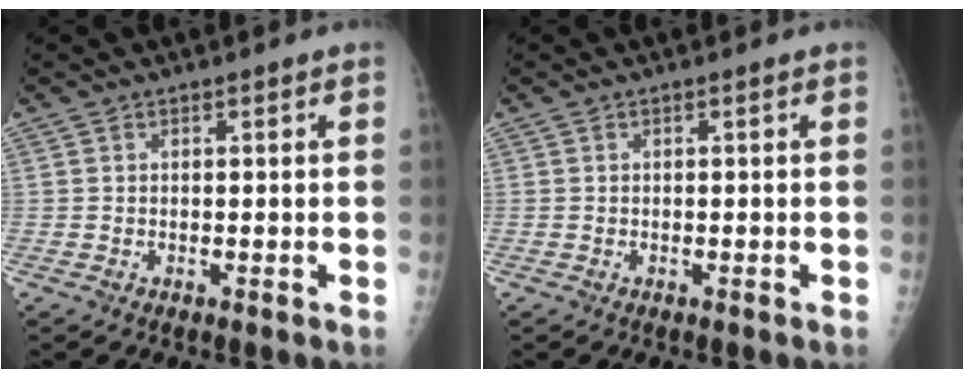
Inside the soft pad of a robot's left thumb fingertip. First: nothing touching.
{"total": 0.0}